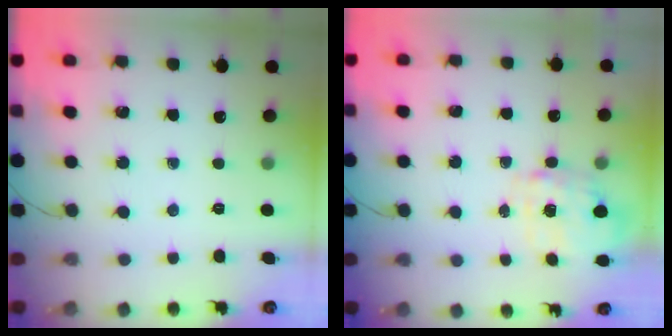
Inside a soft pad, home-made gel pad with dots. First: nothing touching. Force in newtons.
{"total": 4.0, "press": 3.9, "slide": 0.8}